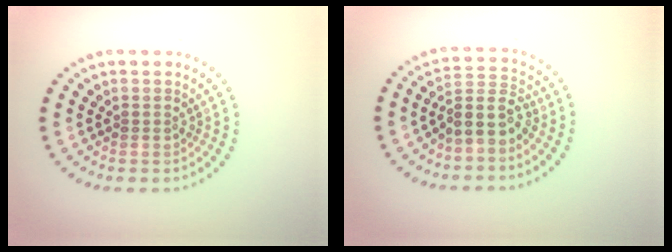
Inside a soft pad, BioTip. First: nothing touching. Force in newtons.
{"total": 3.4, "press": 2.8, "slide": 1.9}